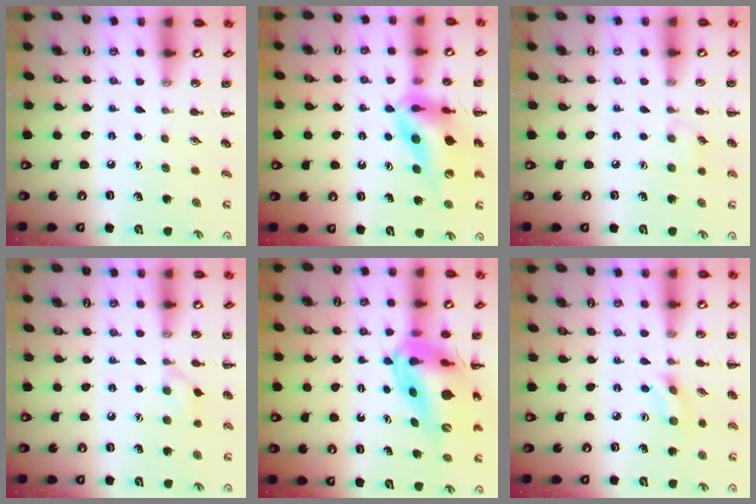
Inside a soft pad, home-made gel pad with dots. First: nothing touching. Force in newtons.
{"total": 14.5, "press": 13.9, "slide": 4.1}
{"total": 3.9, "press": 3.6, "slide": 1.5}
{"total": 6.5, "press": 6.1, "slide": 2.2}
{"total": 16.8, "press": 16.1, "slide": 5.1}
{"total": 2.8, "press": 2.6, "slide": 1.0}